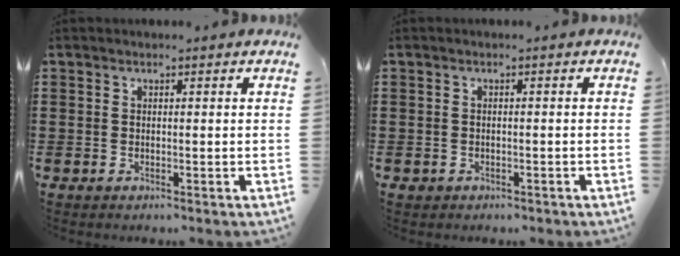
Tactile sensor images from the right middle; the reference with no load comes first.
{"total": 0.7, "force": [-0.5, 0.5, 0.0], "torque": [-0.003, 0.001, -0.012]}